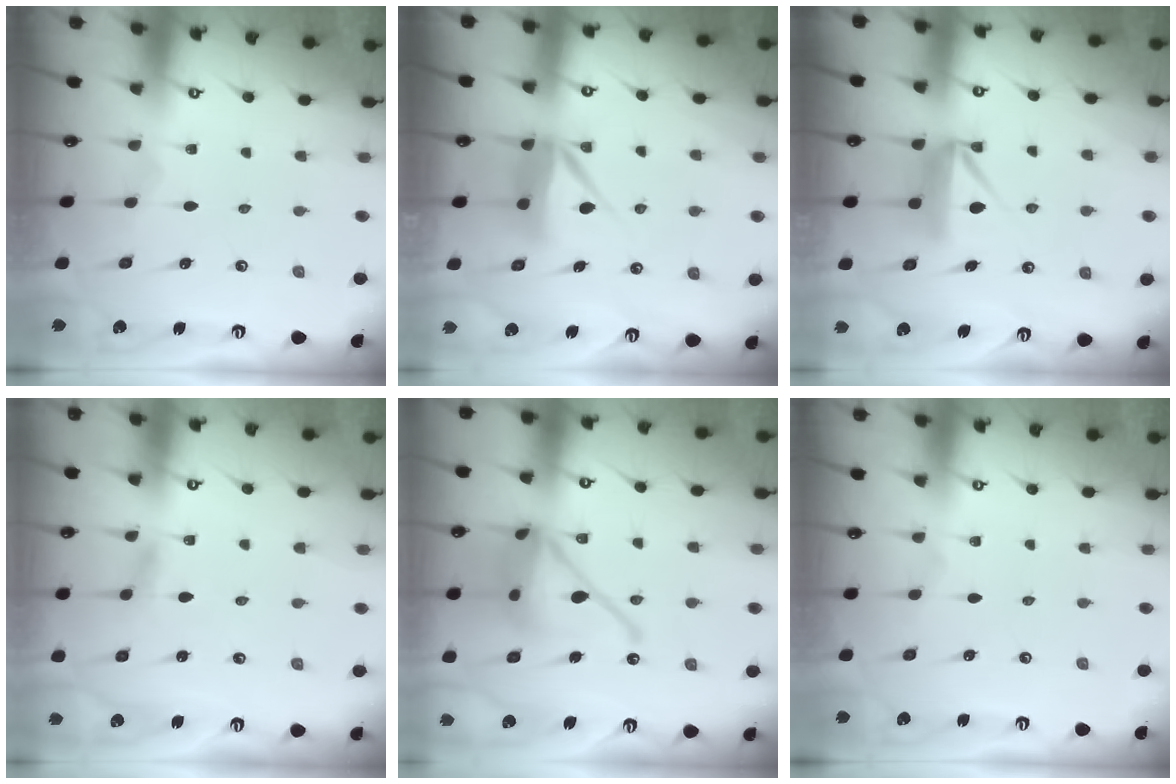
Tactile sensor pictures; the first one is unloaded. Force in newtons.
{"total": 7.4, "press": 7.4, "slide": 0.8}
{"total": 8.3, "press": 8.3, "slide": 0.3}
{"total": 3.0, "press": 3.0, "slide": 0.3}
{"total": 18.4, "press": 18.3, "slide": 1.9}
{"total": 0.0}